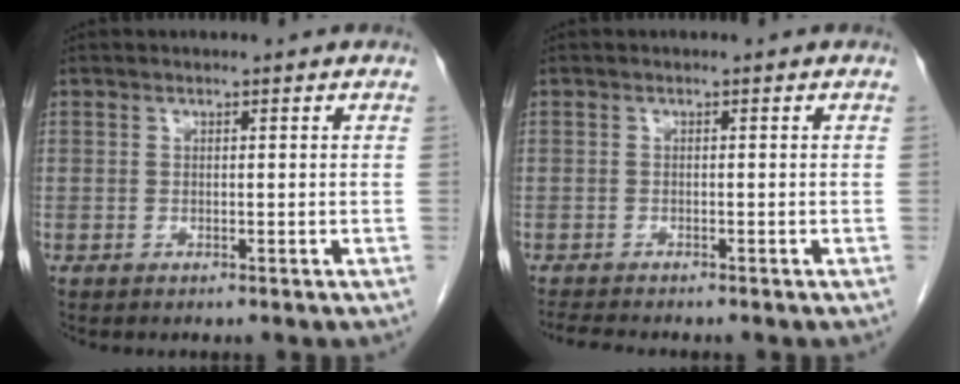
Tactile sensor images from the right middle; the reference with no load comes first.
{"total": 2.9, "force": [-2.6, 0.1, 1.1], "torque": [-0.020, -0.011, -0.044]}